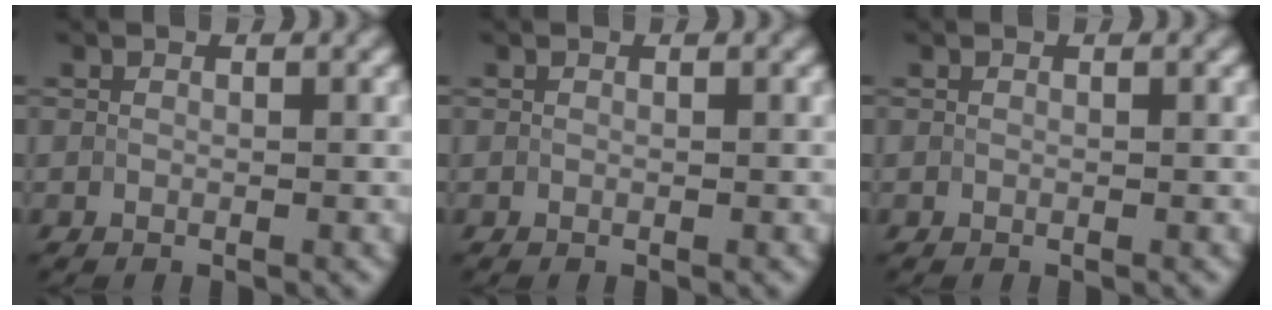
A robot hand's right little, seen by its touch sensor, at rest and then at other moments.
{"total": 0.0}
{"total": 0.0}